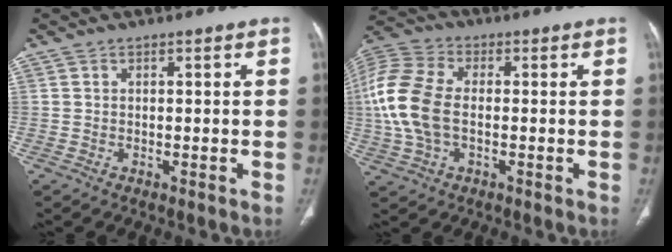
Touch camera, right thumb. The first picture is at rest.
{"total": 13.8, "force": [-0.7, 8.4, 10.9], "torque": [-0.253, 0.018, -0.014]}